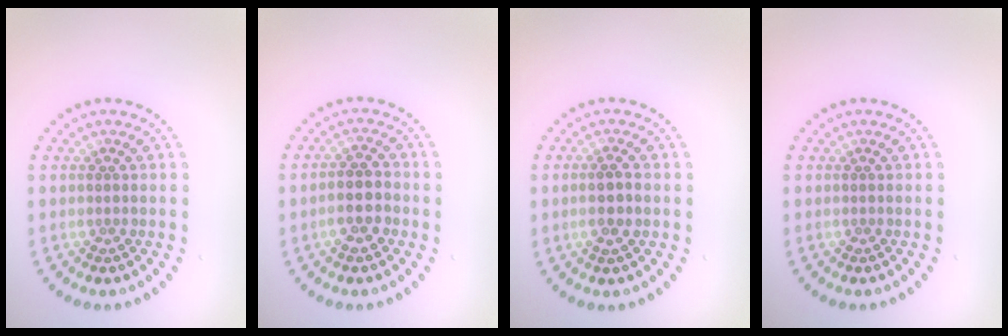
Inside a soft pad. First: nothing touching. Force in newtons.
{"total": 2.9, "press": 2.7, "slide": 0.9}
{"total": 2.0, "press": 1.9, "slide": 0.6}
{"total": 0.0}